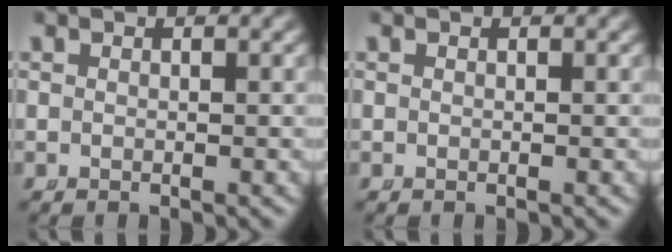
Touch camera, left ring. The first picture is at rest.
{"total": 0.9, "force": [-0.2, -0.8, -0.3], "torque": [0.009, -0.012, 0.007]}